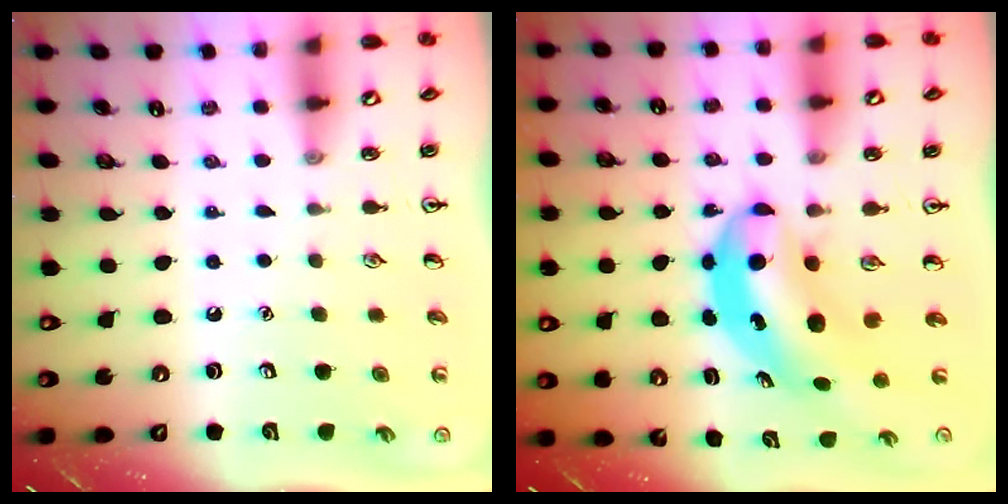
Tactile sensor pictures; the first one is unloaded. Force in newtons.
{"total": 6.6, "press": 6.4, "slide": 1.8}